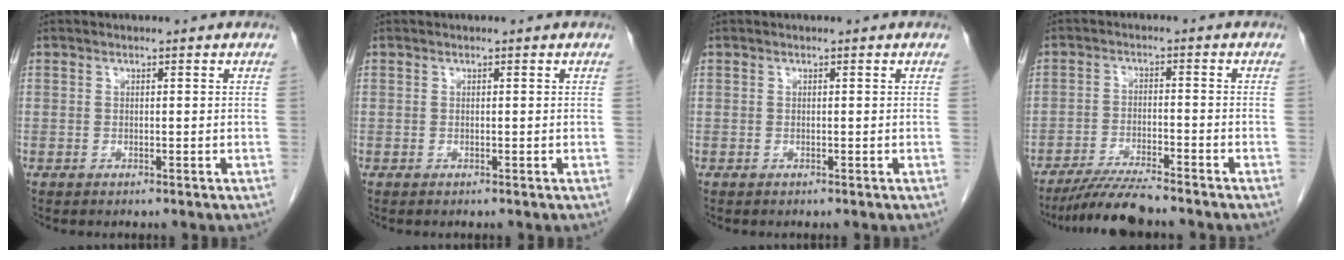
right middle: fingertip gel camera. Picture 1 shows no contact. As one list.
[{"total": 0.0}, {"total": 0.0}, {"total": 6.7, "force": [-6.0, -0.1, 3.0], "torque": [-0.051, -0.022, -0.109]}]